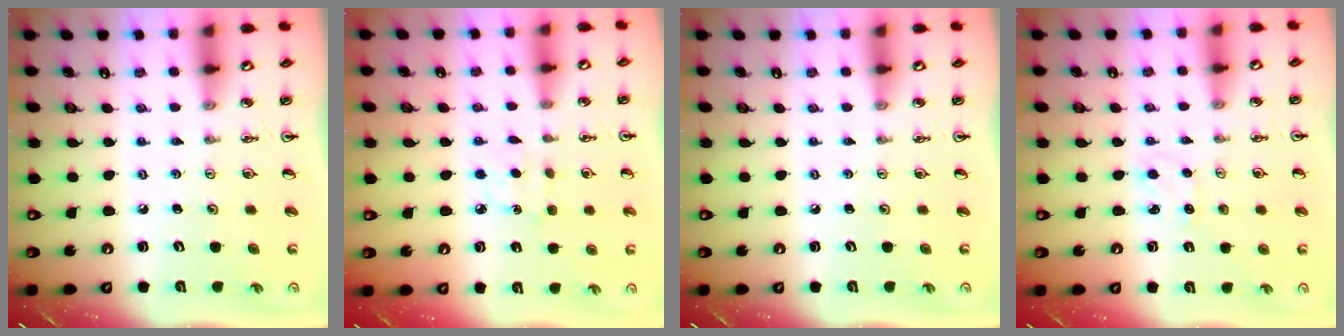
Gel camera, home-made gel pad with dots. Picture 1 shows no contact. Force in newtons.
{"total": 5.0, "press": 4.9, "slide": 0.5}
{"total": 0.0}
{"total": 4.2, "press": 4.2, "slide": 0.5}